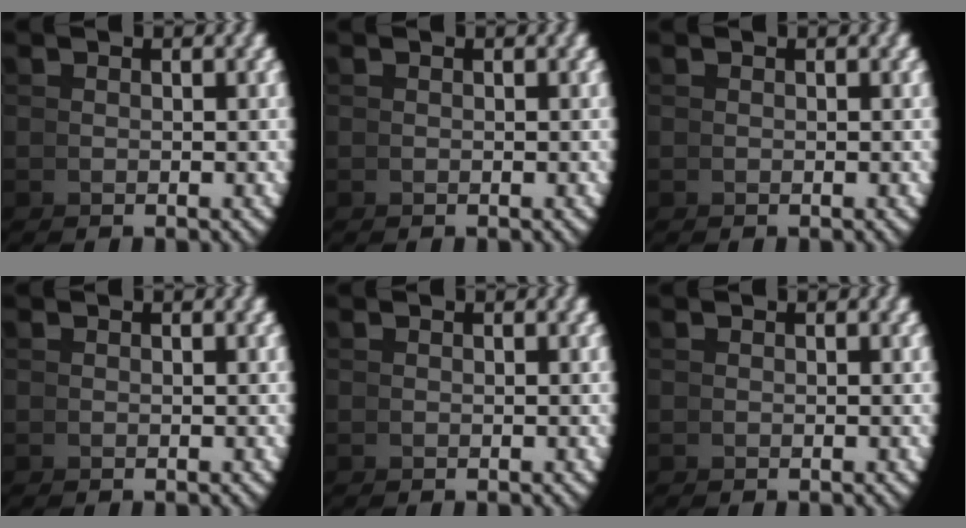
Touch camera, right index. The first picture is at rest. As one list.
[{"total": 0.0}, {"total": 0.0}, {"total": 0.0}, {"total": 0.0}, {"total": 0.0}]